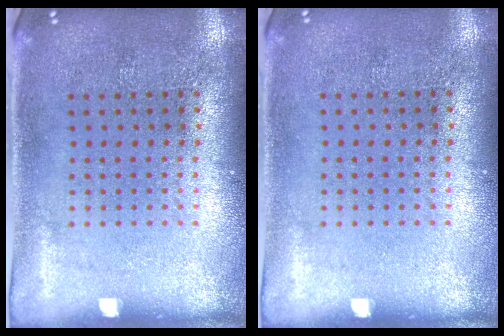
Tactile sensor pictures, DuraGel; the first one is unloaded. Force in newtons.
{"total": 0.0}